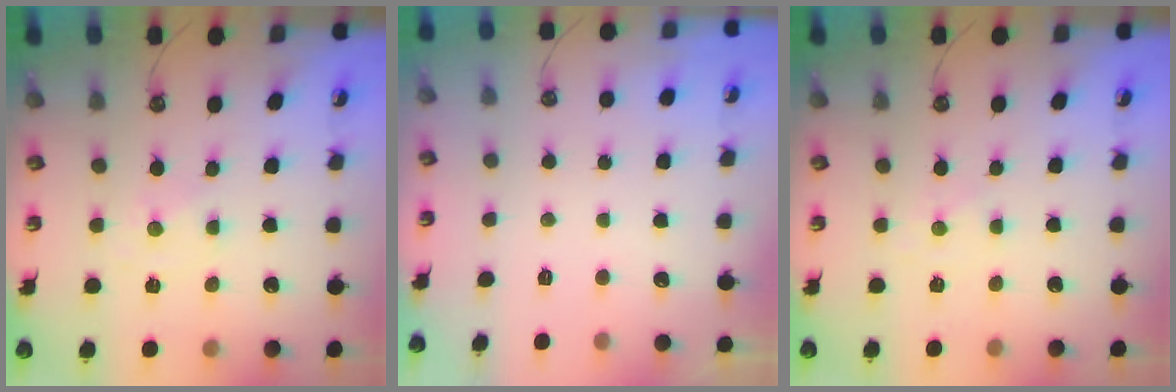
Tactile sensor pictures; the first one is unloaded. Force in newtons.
{"total": 0.0}
{"total": 0.8, "press": 0.7, "slide": 0.4}